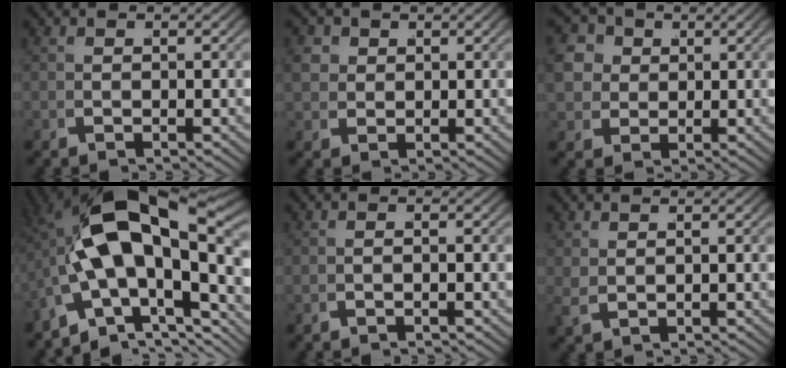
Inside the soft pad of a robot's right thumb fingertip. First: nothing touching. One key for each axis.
{"total": 4.6, "fx": 1.3, "fy": 3.8, "fz": 2.2, "tx": -0.052, "ty": -0.008, "tz": 0.029}
{"total": 9.1, "fx": 1.6, "fy": 7.6, "fz": 4.7, "tx": -0.104, "ty": -0.012, "tz": 0.025}
{"total": 17.3, "fx": -0.6, "fy": 10.5, "fz": 13.7, "tx": -0.271, "ty": -0.031, "tz": 0.000}
{"total": 1.0, "fx": -0.4, "fy": -0.9, "fz": -0.2, "tx": 0.013, "ty": 0.009, "tz": -0.012}
{"total": 1.1, "fx": 0.8, "fy": 0.3, "fz": 0.7, "tx": -0.017, "ty": 0.002, "tz": 0.024}